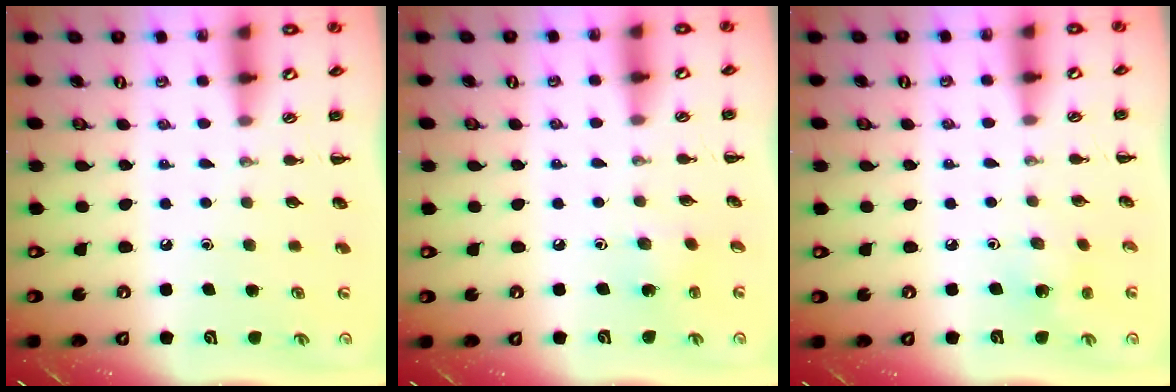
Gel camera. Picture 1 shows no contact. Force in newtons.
{"total": 3.6, "press": 3.4, "slide": 1.2}
{"total": 1.8, "press": 1.7, "slide": 0.5}